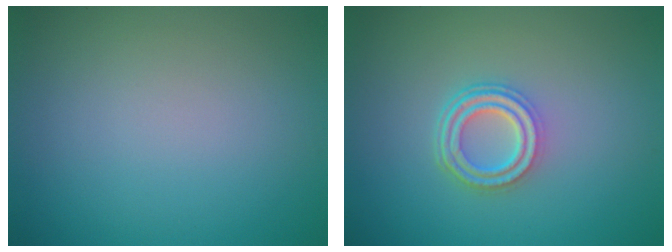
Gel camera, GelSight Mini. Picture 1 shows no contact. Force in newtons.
{"total": 3.6, "press": 2.7, "slide": 2.3}